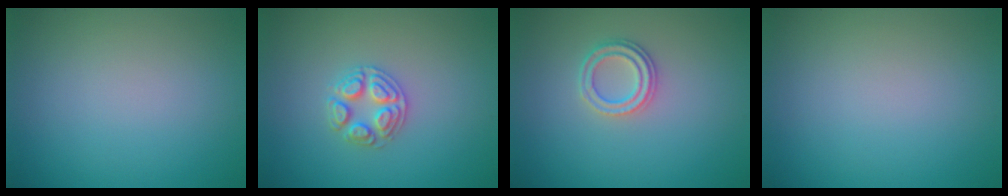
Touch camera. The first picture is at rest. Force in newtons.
{"total": 2.5, "press": 2.5, "slide": 0.4}
{"total": 2.3, "press": 2.2, "slide": 0.8}
{"total": 0.0}